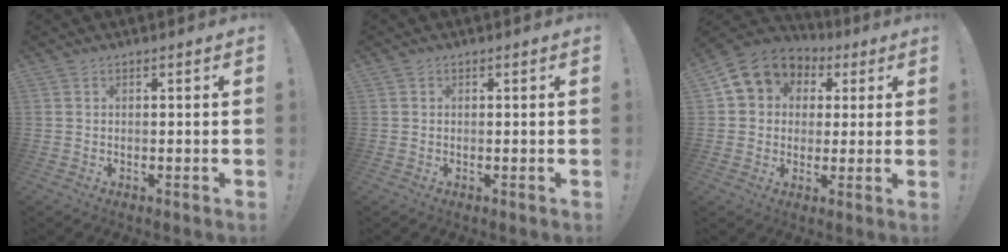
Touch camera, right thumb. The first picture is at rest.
{"total": 0.0}
{"total": 9.6, "force": [3.4, 8.3, 3.4], "torque": [-0.046, -0.016, 0.070]}